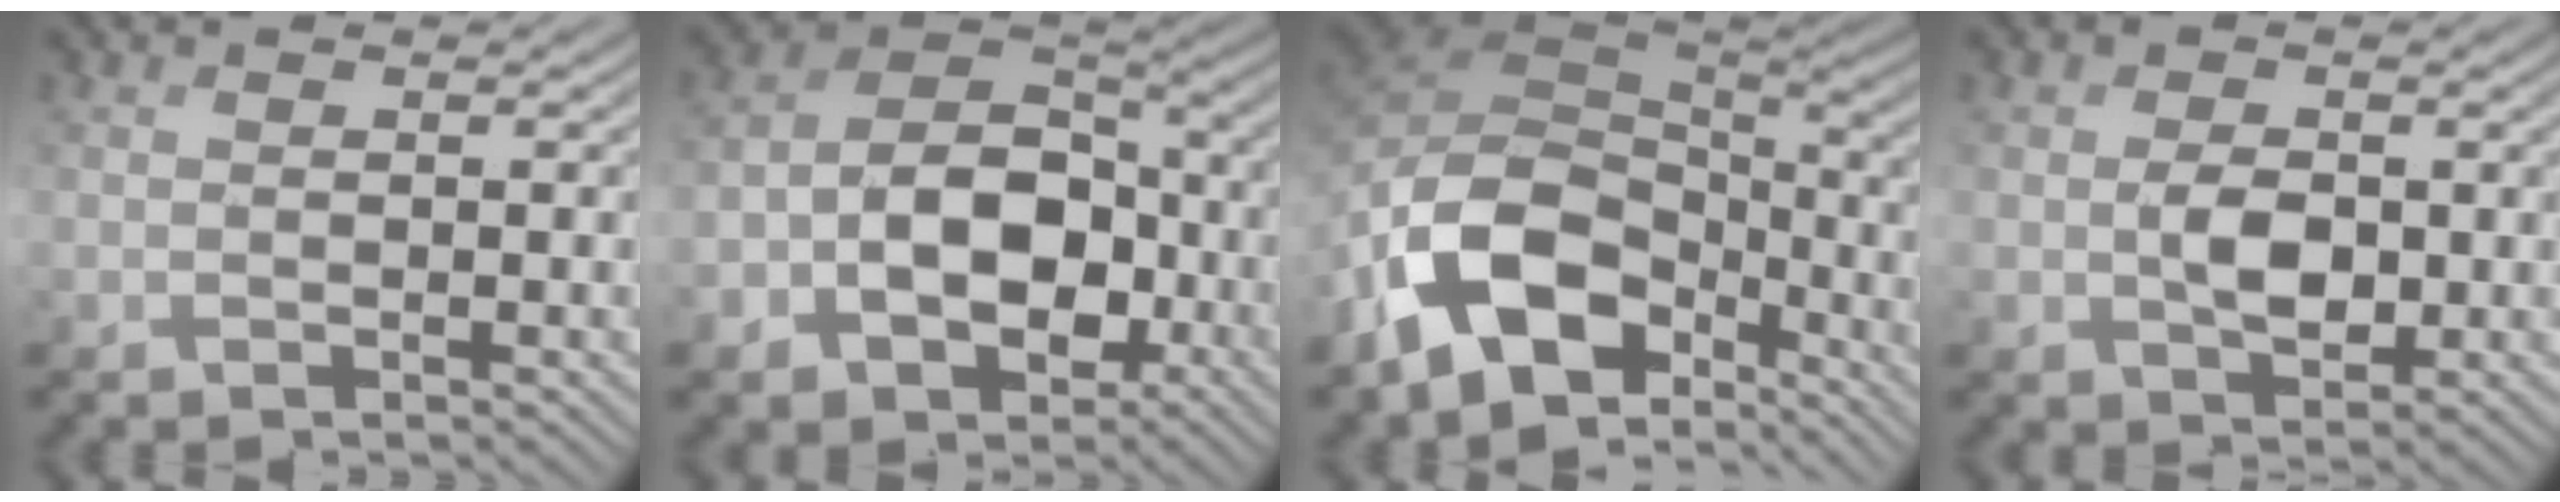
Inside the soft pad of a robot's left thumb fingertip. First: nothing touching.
{"total": 11.0, "force": [-3.3, 7.4, 7.3], "torque": [-0.137, -0.005, -0.072]}
{"total": 16.1, "force": [-7.6, 9.6, 10.5], "torque": [-0.272, -0.023, -0.136]}
{"total": 3.3, "force": [0.0, 2.1, 2.5], "torque": [-0.053, -0.003, 0.000]}